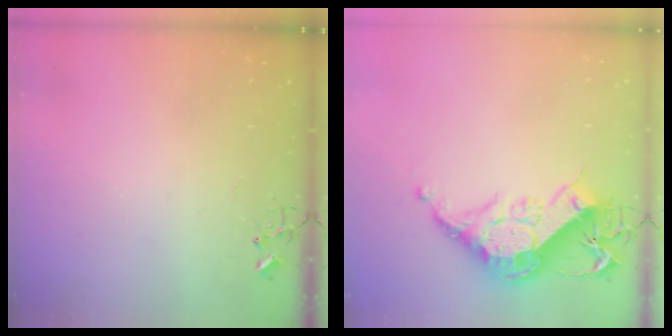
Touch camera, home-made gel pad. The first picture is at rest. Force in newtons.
{"total": 18.5, "press": 18.4, "slide": 1.5}